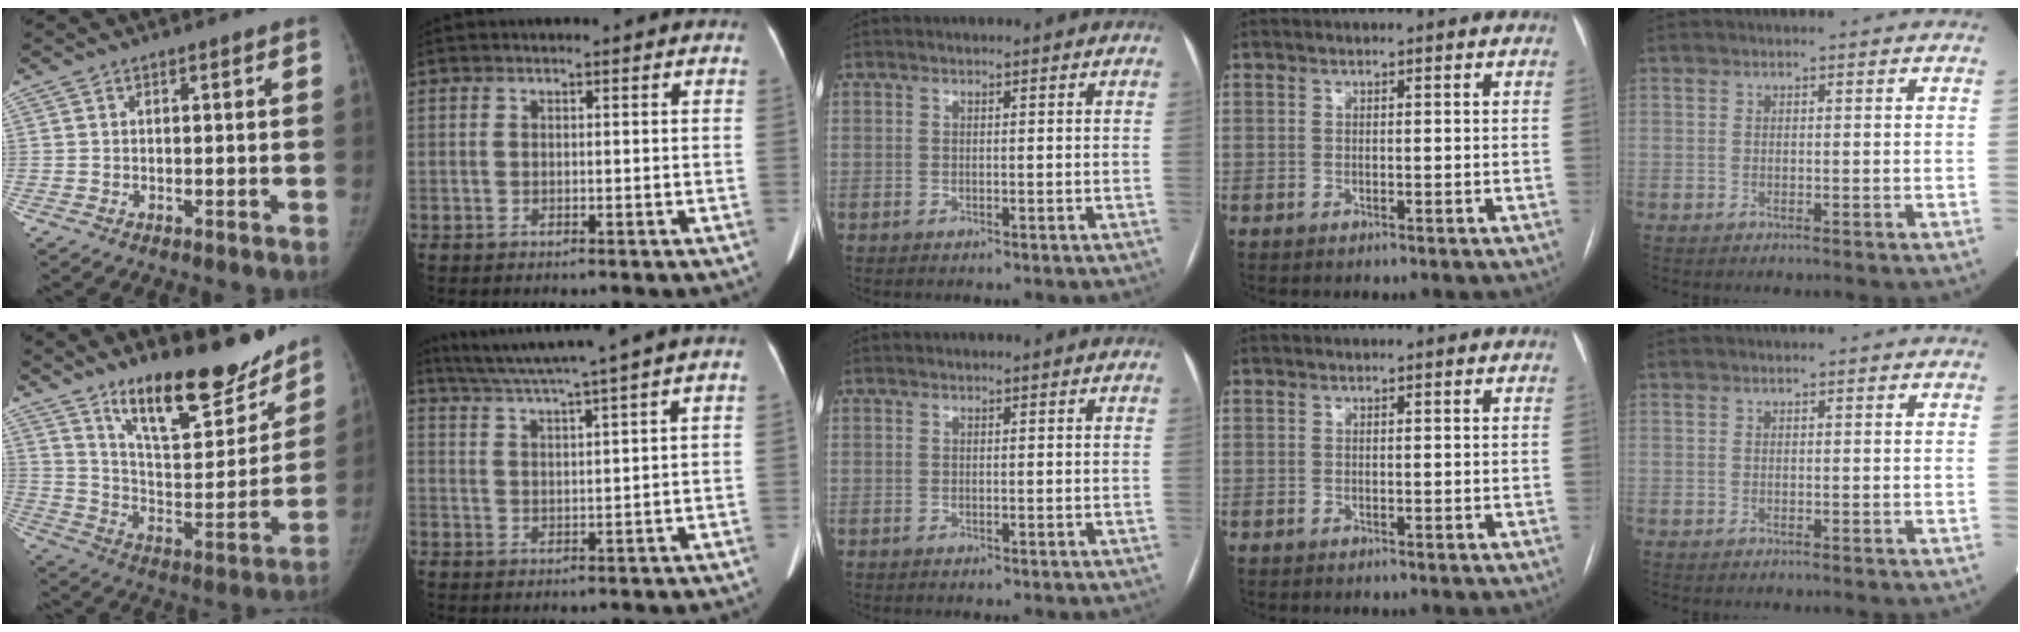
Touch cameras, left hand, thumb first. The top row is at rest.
{"thumb": {"total": 22.5, "force": [16.8, 7.4, 13.1], "torque": [-0.147, -0.102, 0.268]}, "index": {"total": 10.5, "force": [8.5, -2.2, 5.6], "torque": [-0.098, 0.010, 0.132]}}